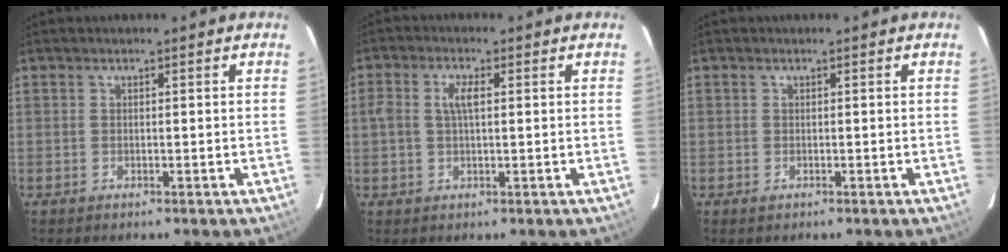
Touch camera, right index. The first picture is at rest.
{"total": 3.8, "force": [0.5, 1.6, 3.4], "torque": [-0.064, 0.008, 0.010]}
{"total": 1.0, "force": [-0.3, 0.9, 0.0], "torque": [0.002, 0.000, -0.002]}